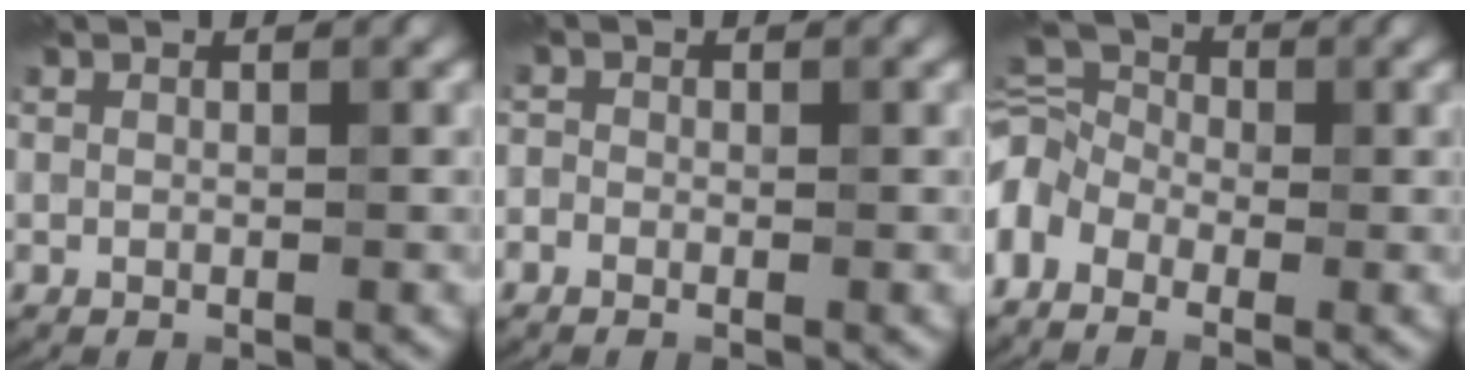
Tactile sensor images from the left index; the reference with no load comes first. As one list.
[{"total": 0.9, "force": [-0.7, 0.5, -0.3], "torque": [0.013, 0.000, -0.014]}, {"total": 4.4, "force": [-2.8, 2.6, 2.3], "torque": [-0.054, 0.000, -0.060]}]